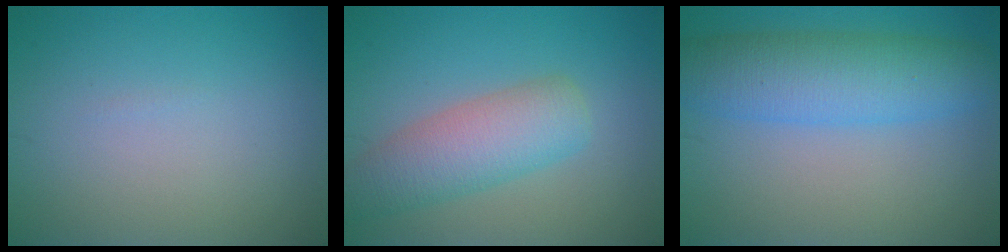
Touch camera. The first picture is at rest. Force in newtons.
{"total": 5.3, "press": 5.3, "slide": 0.4}
{"total": 7.0, "press": 7.0, "slide": 0.1}